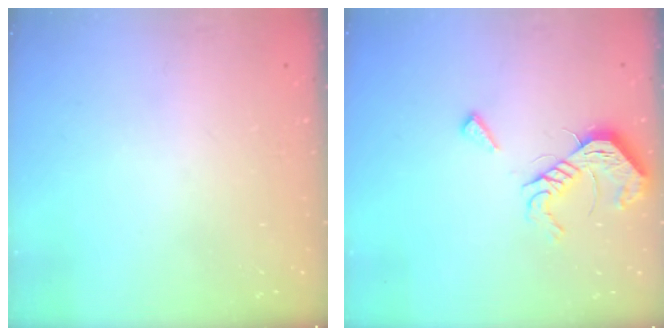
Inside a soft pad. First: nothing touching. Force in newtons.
{"total": 11.8, "press": 11.8, "slide": 0.8}